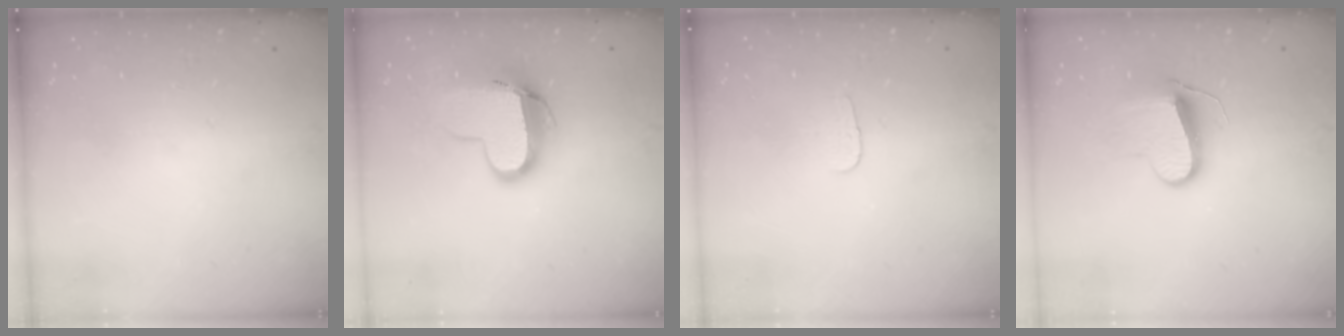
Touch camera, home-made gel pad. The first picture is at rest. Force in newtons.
{"total": 11.4, "press": 11.4, "slide": 1.1}
{"total": 2.9, "press": 2.8, "slide": 0.3}
{"total": 10.7, "press": 10.7, "slide": 0.7}